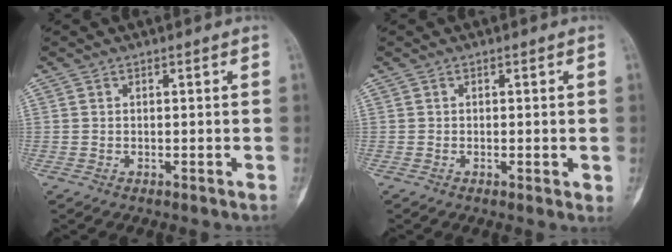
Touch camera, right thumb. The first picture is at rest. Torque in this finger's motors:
{"motor_torque": [-0.19, -0.06, -0.24, -0.01, -0.01]}